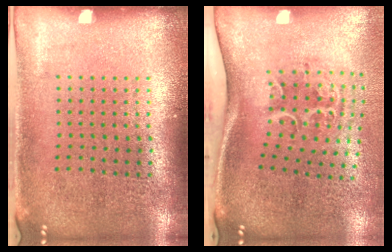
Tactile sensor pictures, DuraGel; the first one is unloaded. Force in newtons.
{"total": 2.2, "press": 1.4, "slide": 1.7}